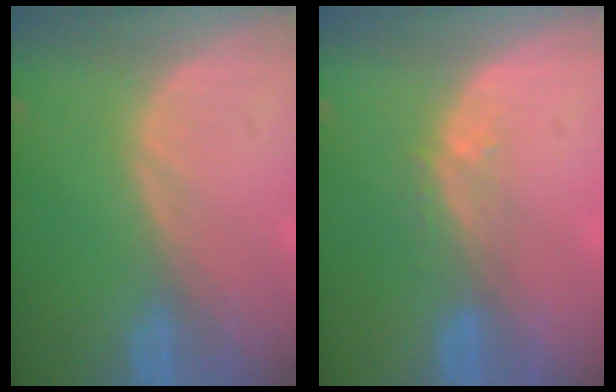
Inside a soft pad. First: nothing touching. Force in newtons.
{"total": 2.8, "press": 2.1, "slide": 1.7}